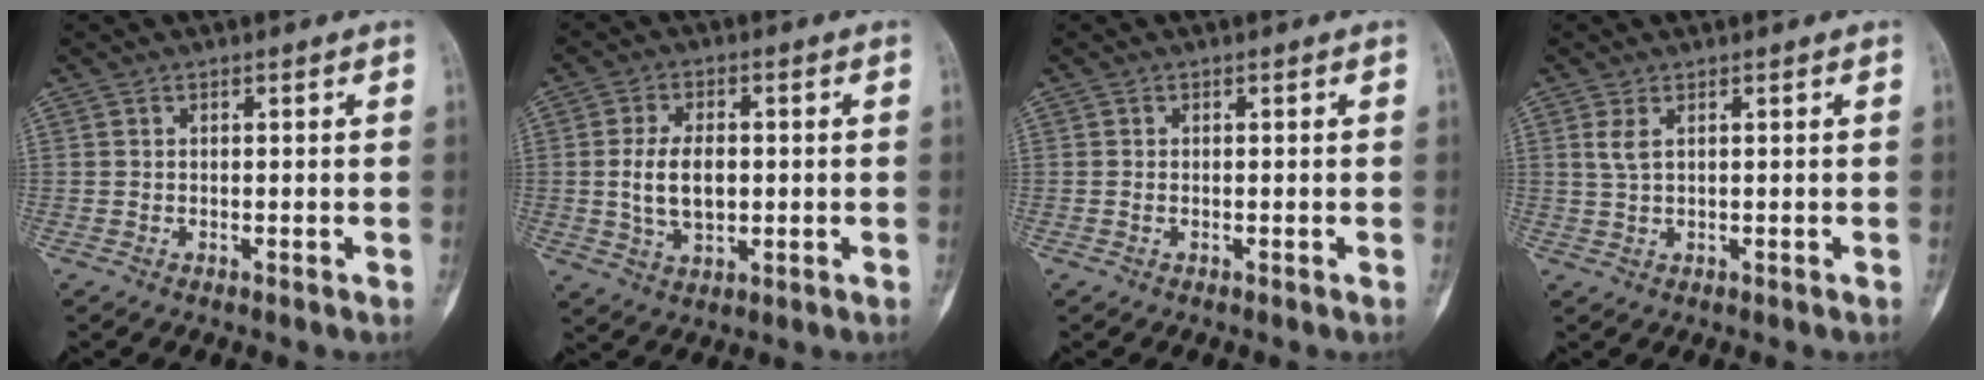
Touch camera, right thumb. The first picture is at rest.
{"total": 8.1, "force": [0.0, 4.8, 6.5], "torque": [-0.112, -0.001, 0.003]}
{"total": 0.0}
{"total": 2.1, "force": [0.9, 0.7, 1.8], "torque": [-0.047, 0.003, 0.027]}